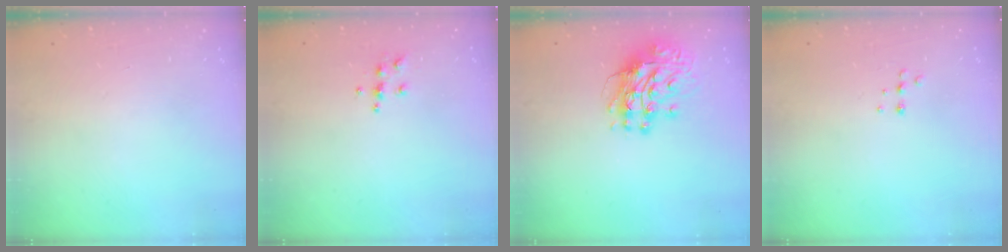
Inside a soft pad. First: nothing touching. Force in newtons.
{"total": 5.6, "press": 5.6, "slide": 0.4}
{"total": 12.0, "press": 11.9, "slide": 1.7}
{"total": 4.5, "press": 4.4, "slide": 0.7}